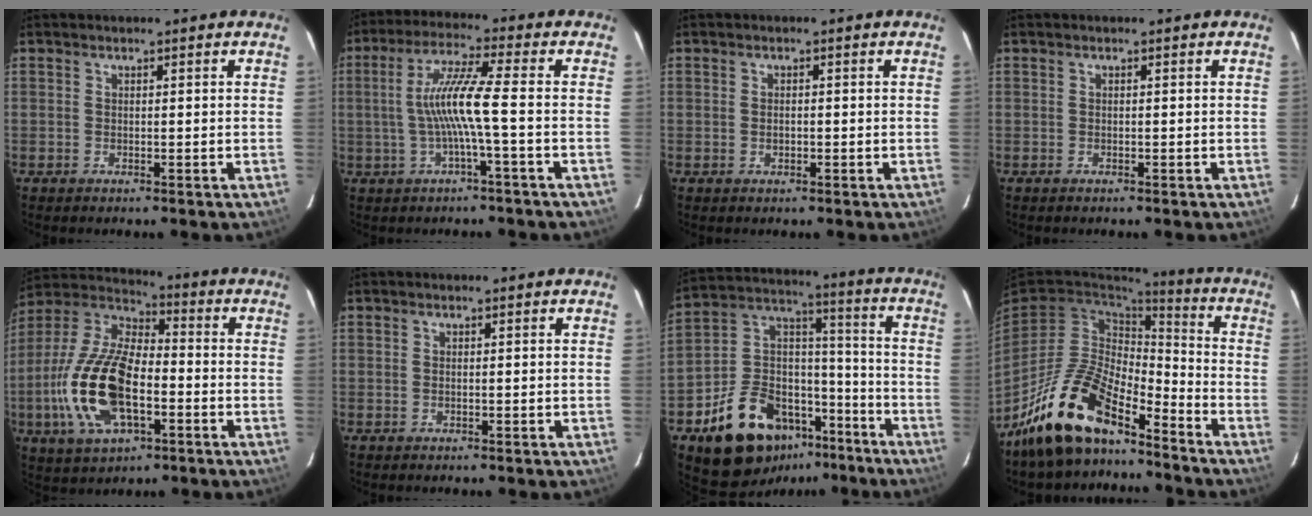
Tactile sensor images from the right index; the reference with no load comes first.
{"total": 8.7, "force": [-1.4, -0.9, 8.5], "torque": [-0.171, 0.005, -0.022]}
{"total": 1.0, "force": [-0.2, 0.6, 0.7], "torque": [-0.013, 0.002, -0.004]}
{"total": 0.0}
{"total": 19.1, "force": [-5.0, 8.8, 16.1], "torque": [-0.349, -0.007, -0.097]}
{"total": 0.0}
{"total": 20.3, "force": [-12.1, 12.8, 10.0], "torque": [-0.209, 0.060, -0.176]}
{"total": 16.9, "force": [-12.9, 6.1, 9.1], "torque": [-0.186, 0.001, -0.238]}